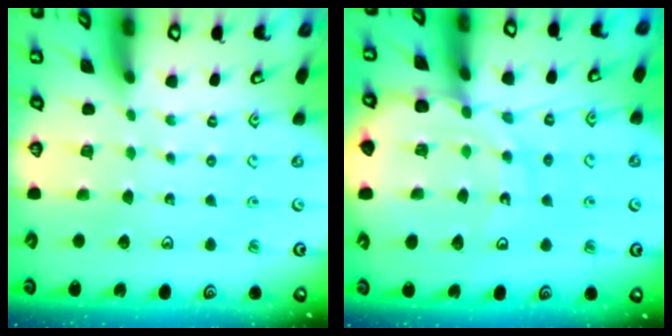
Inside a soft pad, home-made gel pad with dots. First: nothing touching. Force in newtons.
{"total": 12.4, "press": 12.3, "slide": 1.4}